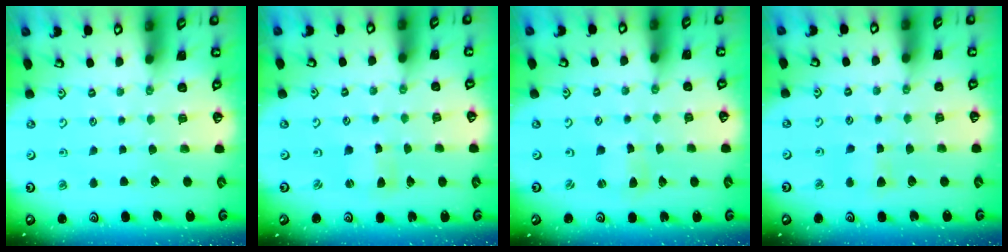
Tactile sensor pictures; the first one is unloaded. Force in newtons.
{"total": 1.5, "press": 1.4, "slide": 0.3}
{"total": 1.4, "press": 1.4, "slide": 0.2}
{"total": 3.5, "press": 3.4, "slide": 0.5}